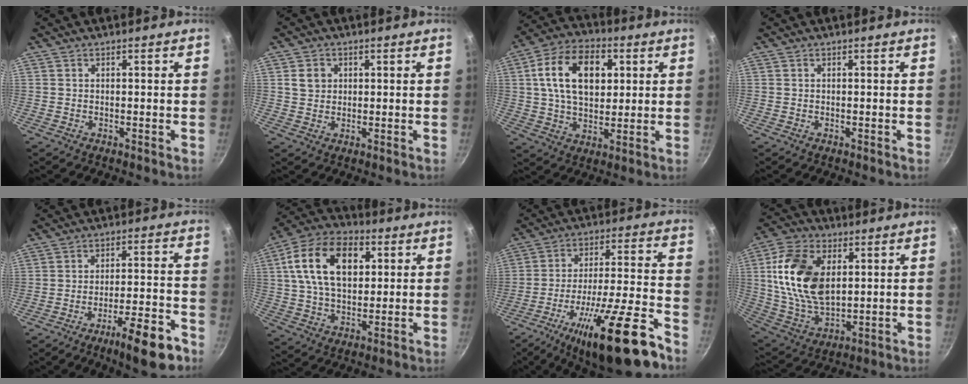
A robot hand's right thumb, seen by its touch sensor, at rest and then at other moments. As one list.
[{"total": 3.6, "force": [0.9, 3.1, 1.5], "torque": [-0.012, 0.004, 0.015]}, {"total": 16.3, "force": [4.0, 10.5, 11.9], "torque": [-0.180, 0.005, 0.058]}, {"total": 0.0}, {"total": 11.7, "force": [-7.3, 2.4, 8.9], "torque": [-0.119, 0.045, -0.101]}, {"total": 17.6, "force": [4.7, 11.1, 12.8], "torque": [-0.205, 0.008, 0.070]}, {"total": 22.3, "force": [-13.6, 4.9, 17.0], "torque": [-0.252, 0.064, -0.213]}, {"total": 18.0, "force": [3.9, 11.2, 13.5], "torque": [-0.239, -0.007, 0.080]}]